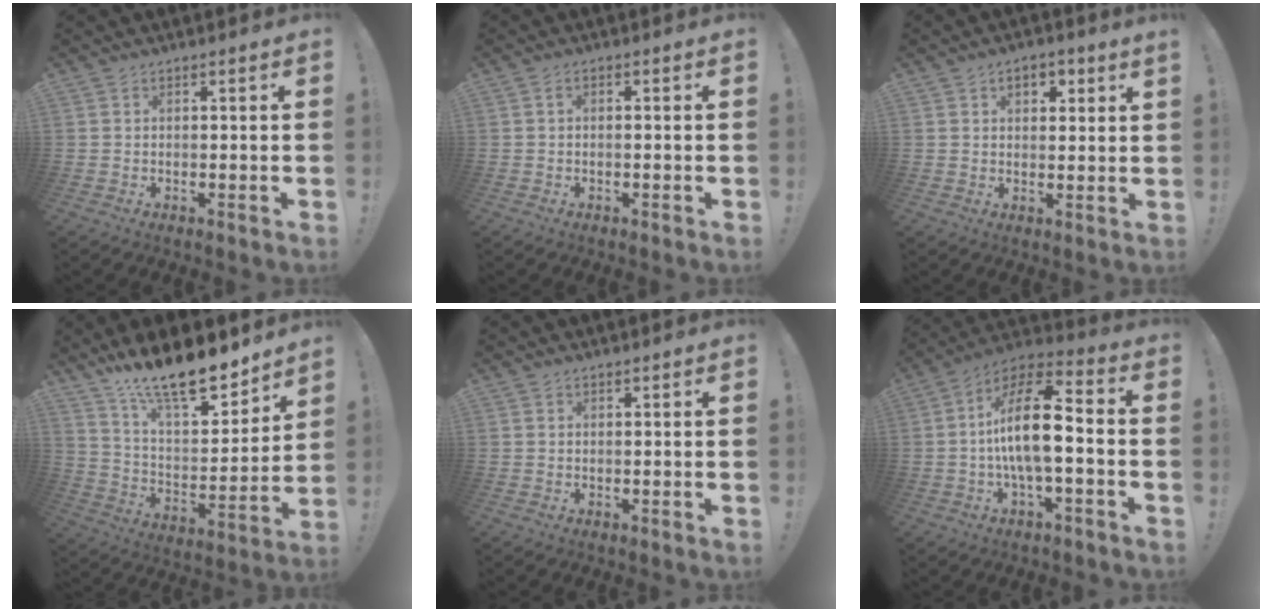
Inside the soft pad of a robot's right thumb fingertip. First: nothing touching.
{"total": 1.1, "force": [-0.8, 0.3, 0.8], "torque": [-0.016, 0.004, -0.013]}
{"total": 4.2, "force": [2.2, 2.1, 2.8], "torque": [-0.039, -0.001, 0.036]}
{"total": 18.5, "force": [15.1, 5.1, 9.3], "torque": [-0.156, -0.116, 0.264]}
{"total": 0.6, "force": [0.6, 0.0, -0.1], "torque": [0.009, -0.002, 0.010]}
{"total": 16.8, "force": [-1.3, 6.2, 15.5], "torque": [-0.269, 0.012, -0.027]}